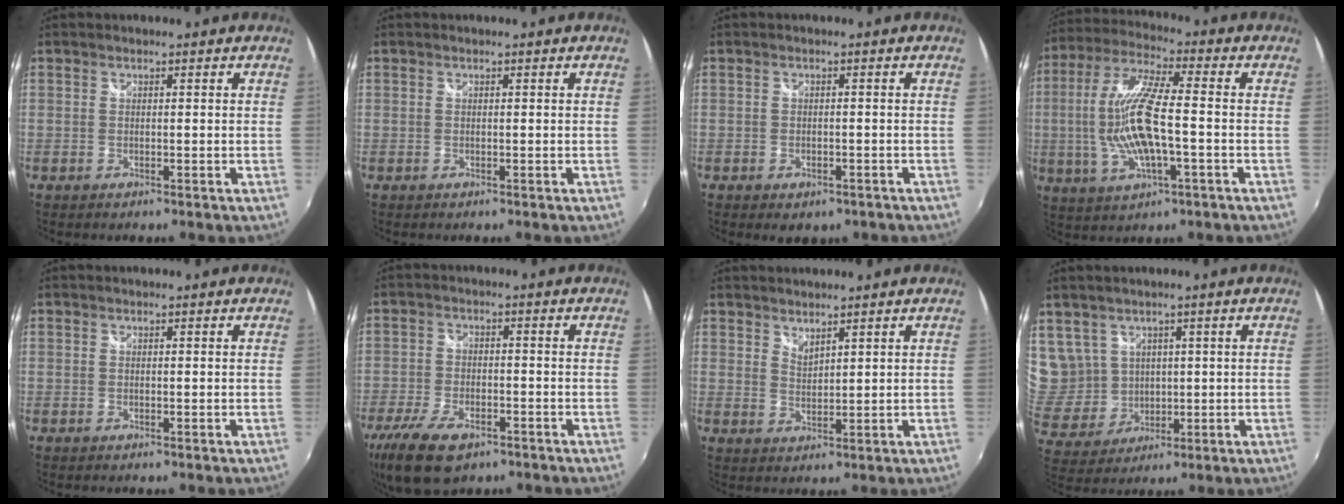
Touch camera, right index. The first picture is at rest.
{"total": 0.0}
{"total": 3.9, "force": [-2.3, 2.4, 2.0], "torque": [-0.041, -0.012, -0.024]}
{"total": 14.5, "force": [-2.1, 3.5, 13.9], "torque": [-0.278, -0.004, -0.037]}
{"total": 0.0}
{"total": 13.5, "force": [-8.6, 6.4, 8.3], "torque": [-0.202, -0.037, -0.154]}
{"total": 2.5, "force": [2.3, 0.6, 0.7], "torque": [-0.010, -0.001, 0.041]}
{"total": 10.5, "force": [4.8, 8.8, 3.2], "torque": [-0.079, 0.014, 0.122]}